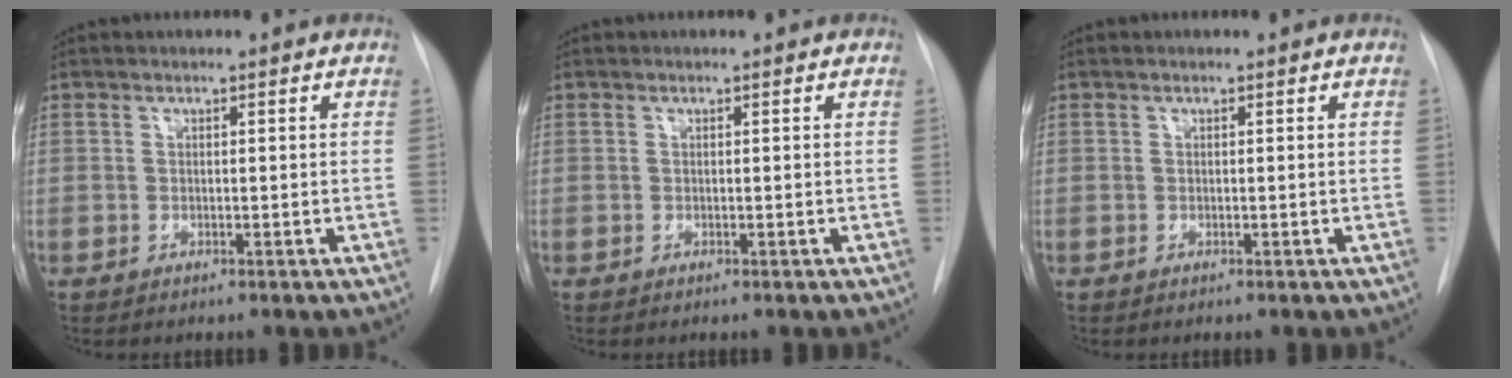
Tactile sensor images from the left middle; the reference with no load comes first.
{"total": 0.0}
{"total": 0.0}